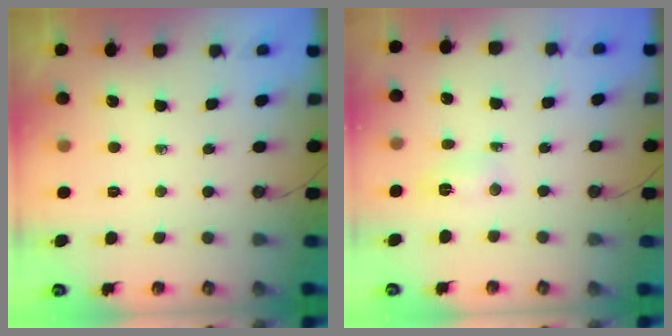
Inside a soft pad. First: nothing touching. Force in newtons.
{"total": 9.2, "press": 3.8, "slide": 8.3}